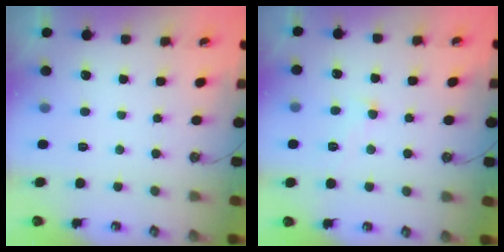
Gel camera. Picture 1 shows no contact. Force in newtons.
{"total": 0.9, "press": 0.9, "slide": 0.2}